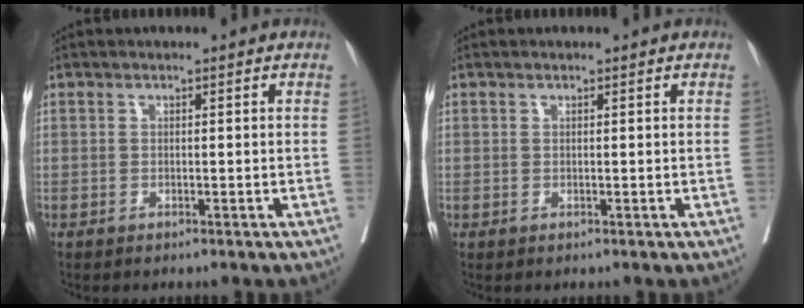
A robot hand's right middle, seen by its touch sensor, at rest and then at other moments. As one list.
[{"total": 0.0}]